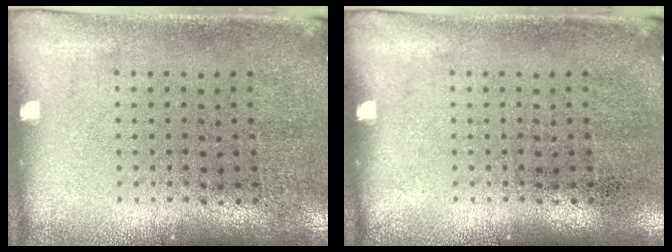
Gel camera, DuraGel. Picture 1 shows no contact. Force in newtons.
{"total": 0.0}